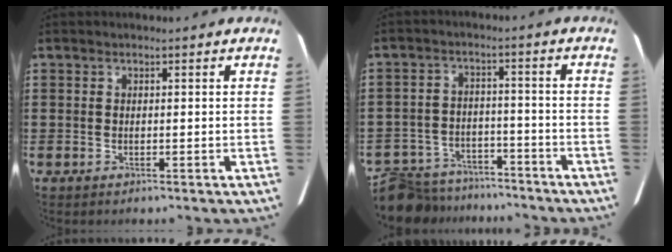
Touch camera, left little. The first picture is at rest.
{"total": 6.4, "force": [-6.2, 1.4, 0.6], "torque": [-0.026, 0.015, -0.128]}